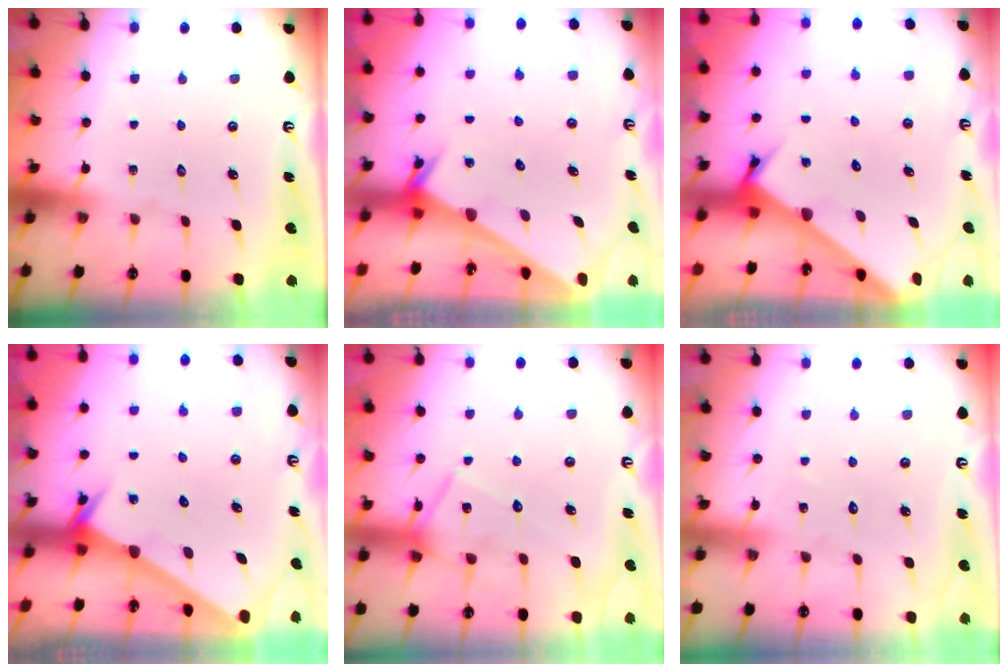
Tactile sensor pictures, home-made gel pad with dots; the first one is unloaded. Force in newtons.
{"total": 1.9, "press": 1.9, "slide": 0.2}
{"total": 3.5, "press": 3.5, "slide": 0.2}
{"total": 2.4, "press": 2.4, "slide": 0.1}
{"total": 13.0, "press": 13.0, "slide": 0.8}
{"total": 4.7, "press": 4.7, "slide": 0.5}